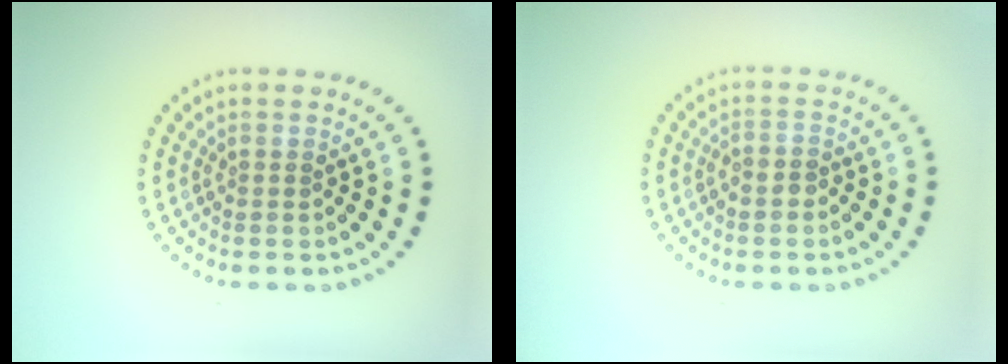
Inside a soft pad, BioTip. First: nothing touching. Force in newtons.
{"total": 1.1, "press": 0.9, "slide": 0.7}